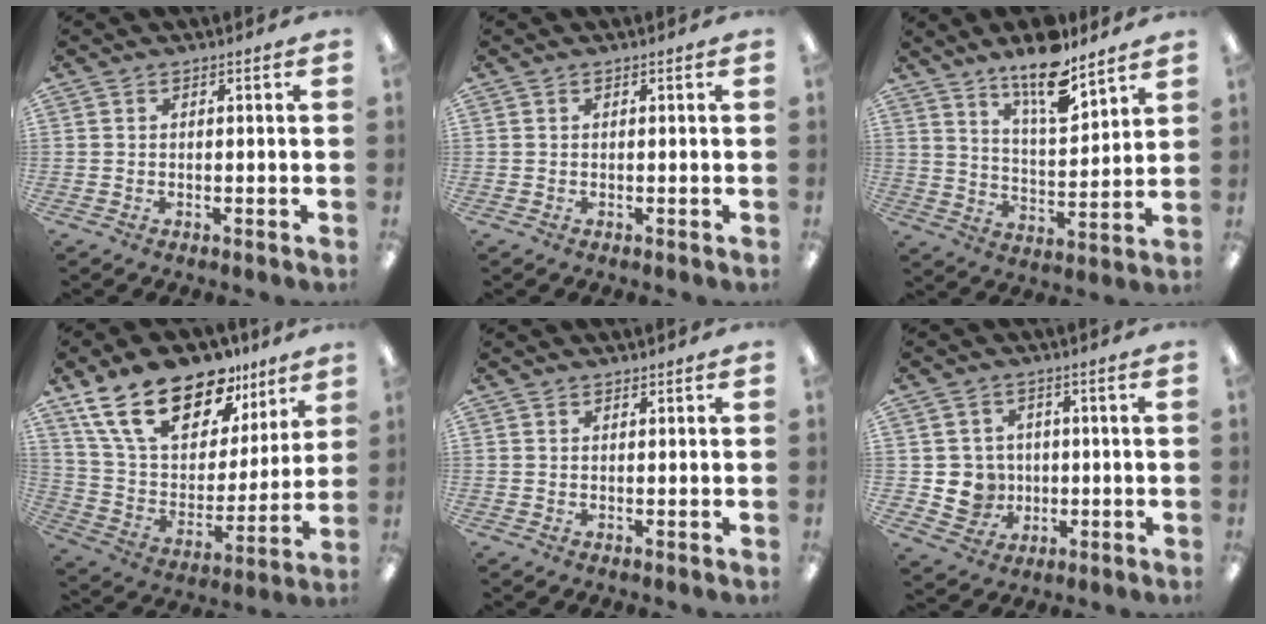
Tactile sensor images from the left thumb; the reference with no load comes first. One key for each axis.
{"total": 0.0}
{"total": 13.2, "fx": 10.4, "fy": 3.9, "fz": 7.1, "tx": -0.110, "ty": -0.068, "tz": 0.178}
{"total": 22.4, "fx": 15.3, "fy": 11.1, "fz": 12.1, "tx": -0.223, "ty": -0.085, "tz": 0.277}
{"total": 0.7, "fx": 0.6, "fy": 0.4, "fz": 0.1, "tx": 0.007, "ty": -0.004, "tz": 0.010}
{"total": 6.8, "fx": -0.4, "fy": 6.7, "fz": 1.1, "tx": -0.026, "ty": 0.008, "tz": 0.002}